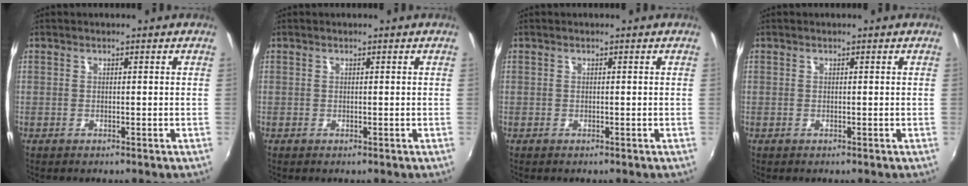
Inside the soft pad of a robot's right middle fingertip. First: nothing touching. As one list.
[{"total": 0.0}, {"total": 0.0}, {"total": 0.0}]